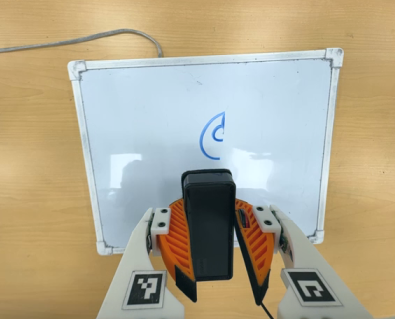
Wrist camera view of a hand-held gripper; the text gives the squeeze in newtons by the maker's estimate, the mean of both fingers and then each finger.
{"total": 10.9, "left": 10.4, "right": 11.4}